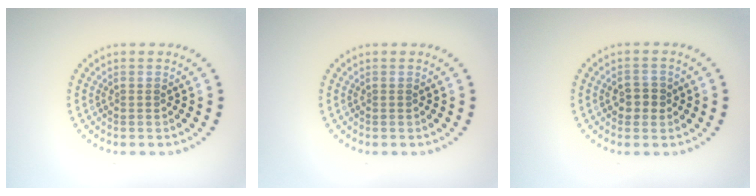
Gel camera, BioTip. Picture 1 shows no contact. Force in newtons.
{"total": 0.0}
{"total": 1.9, "press": 1.8, "slide": 0.4}